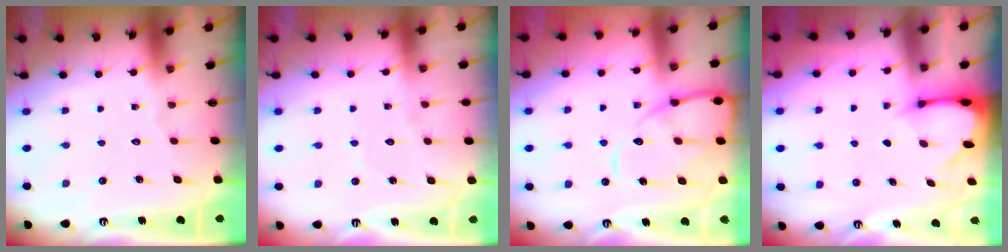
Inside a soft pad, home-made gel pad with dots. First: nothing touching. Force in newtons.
{"total": 3.3, "press": 3.3, "slide": 0.3}
{"total": 11.7, "press": 11.7, "slide": 1.2}
{"total": 2.6, "press": 2.5, "slide": 0.4}